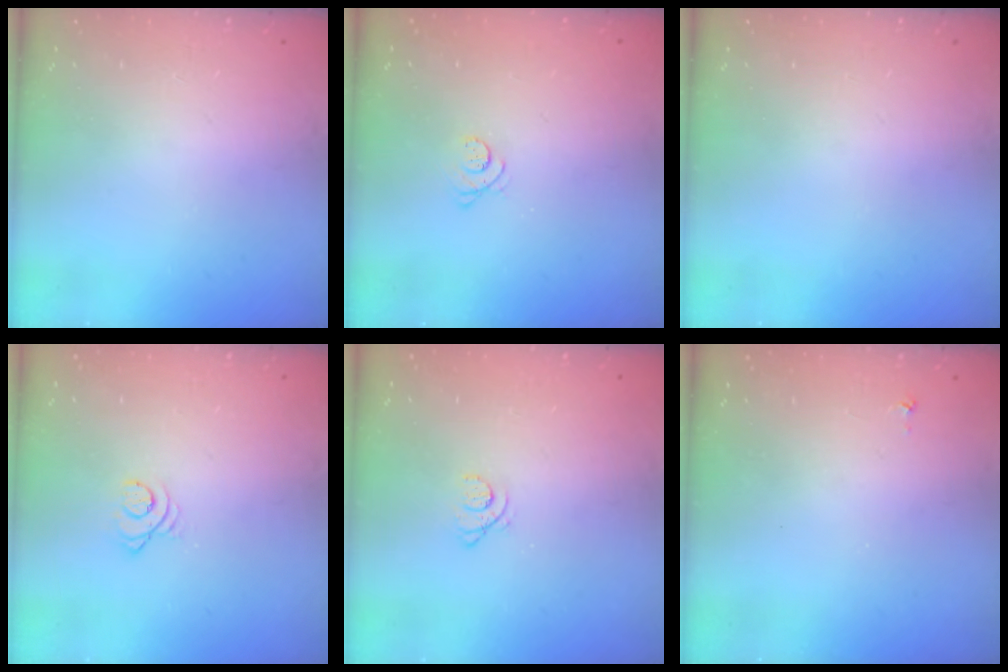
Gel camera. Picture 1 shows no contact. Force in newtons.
{"total": 2.8, "press": 2.8, "slide": 0.4}
{"total": 0.0}
{"total": 2.8, "press": 2.8, "slide": 0.3}
{"total": 1.2, "press": 1.2, "slide": 0.1}
{"total": 2.9, "press": 2.9, "slide": 0.4}